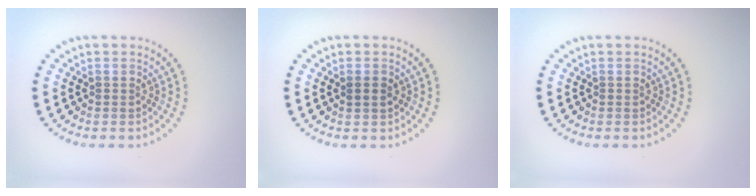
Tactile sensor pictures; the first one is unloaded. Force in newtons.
{"total": 1.1, "press": 1.1, "slide": 0.2}
{"total": 0.0}